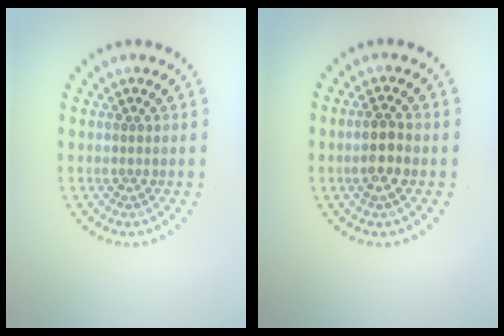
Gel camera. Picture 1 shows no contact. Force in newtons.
{"total": 2.4, "press": 2.3, "slide": 0.7}